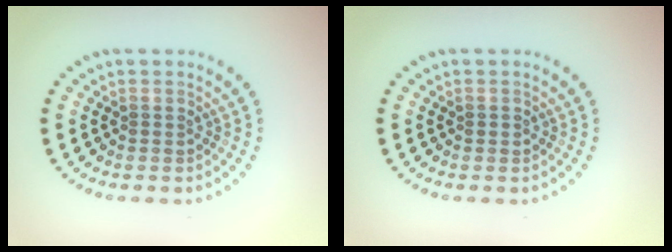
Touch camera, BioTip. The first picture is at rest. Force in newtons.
{"total": 0.7, "press": 0.7, "slide": 0.1}